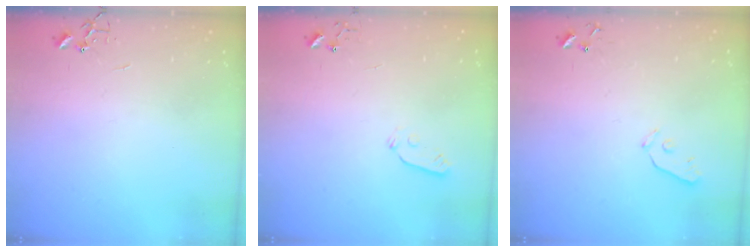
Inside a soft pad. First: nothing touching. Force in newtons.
{"total": 3.7, "press": 3.7, "slide": 0.4}
{"total": 4.0, "press": 4.0, "slide": 0.5}